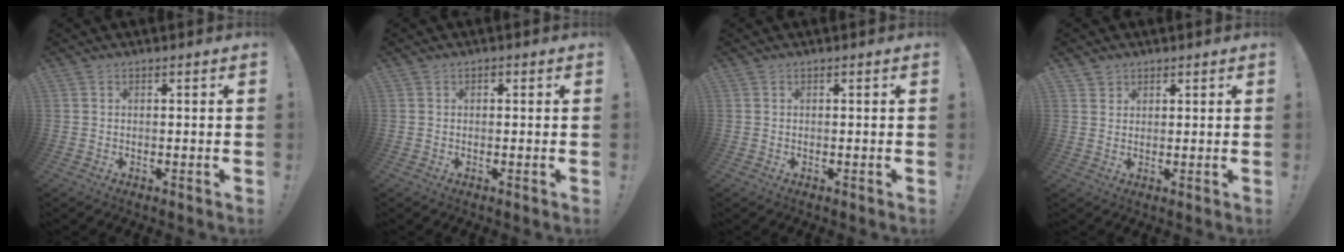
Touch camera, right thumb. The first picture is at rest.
{"total": 1.2, "force": [0.2, 1.0, 0.6], "torque": [-0.005, 0.003, 0.001]}
{"total": 0.0}
{"total": 2.1, "force": [1.5, 1.5, 0.1], "torque": [0.005, -0.009, 0.026]}